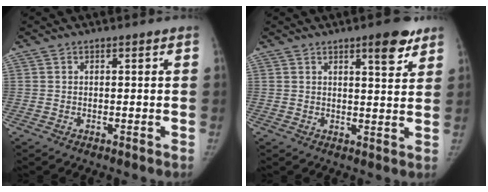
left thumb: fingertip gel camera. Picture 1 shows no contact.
{"total": 6.8, "force": [4.3, 1.9, 4.9], "torque": [-0.052, -0.023, 0.056]}